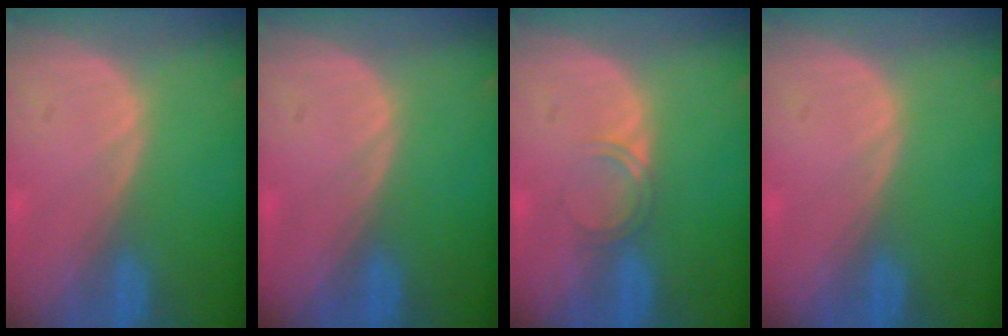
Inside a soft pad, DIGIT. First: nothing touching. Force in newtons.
{"total": 0.0}
{"total": 2.0, "press": 2.0, "slide": 0.2}
{"total": 0.0}